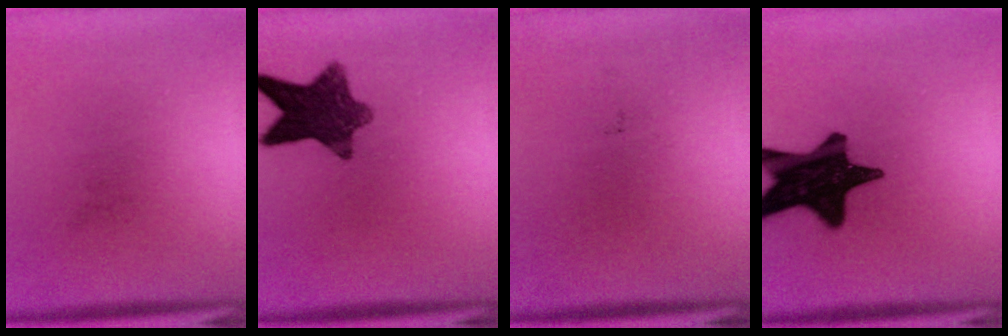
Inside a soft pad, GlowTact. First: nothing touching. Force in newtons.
{"total": 10.8}
{"total": 0.0}
{"total": 17.9}